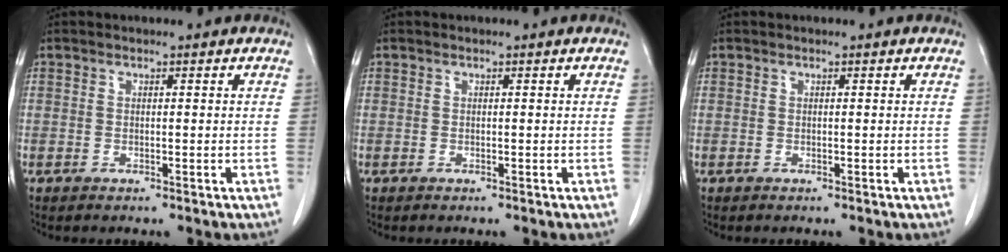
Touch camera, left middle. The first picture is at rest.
{"total": 0.0}
{"total": 0.0}